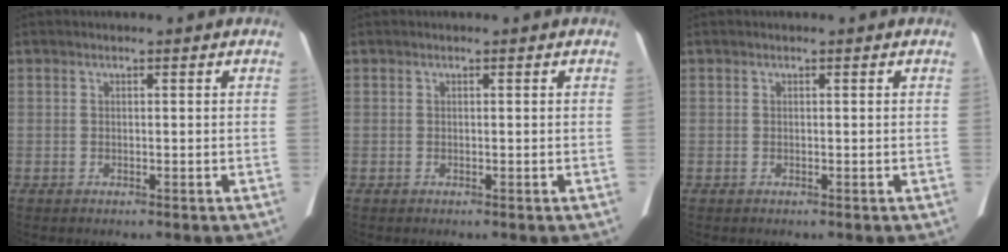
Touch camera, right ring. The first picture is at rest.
{"total": 0.0}
{"total": 0.0}